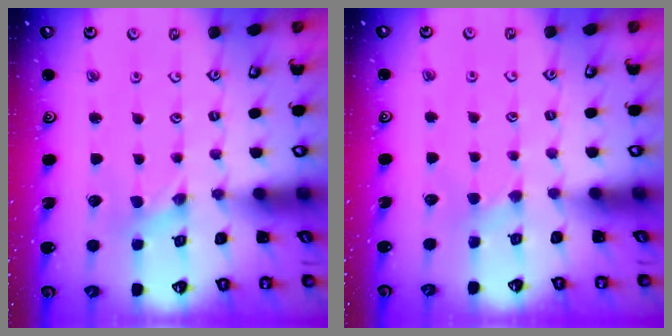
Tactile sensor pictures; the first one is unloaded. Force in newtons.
{"total": 1.9, "press": 1.9, "slide": 0.4}